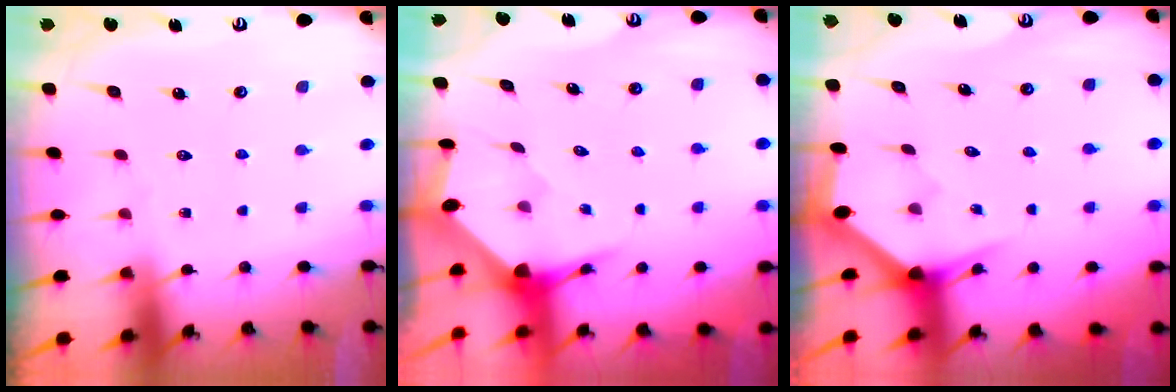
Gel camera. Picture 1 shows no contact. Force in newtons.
{"total": 3.5, "press": 3.5, "slide": 0.5}
{"total": 3.1, "press": 3.1, "slide": 0.2}